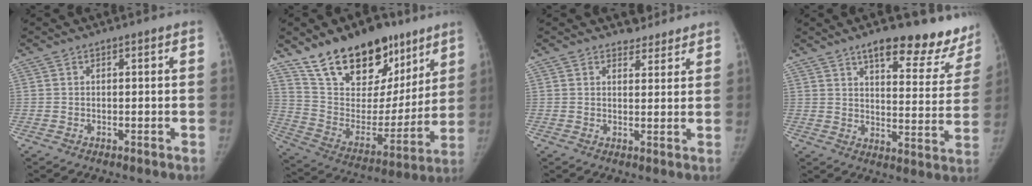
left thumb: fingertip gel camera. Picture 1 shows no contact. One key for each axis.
{"total": 25.0, "fx": 16.6, "fy": 13.8, "fz": 12.6, "tx": -0.161, "ty": -0.064, "tz": 0.282}
{"total": 3.5, "fx": 3.1, "fy": 1.6, "fz": -0.1, "tx": 0.022, "ty": -0.023, "tz": 0.037}
{"total": 18.9, "fx": 14.8, "fy": 6.7, "fz": 9.6, "tx": -0.072, "ty": -0.086, "tz": 0.182}